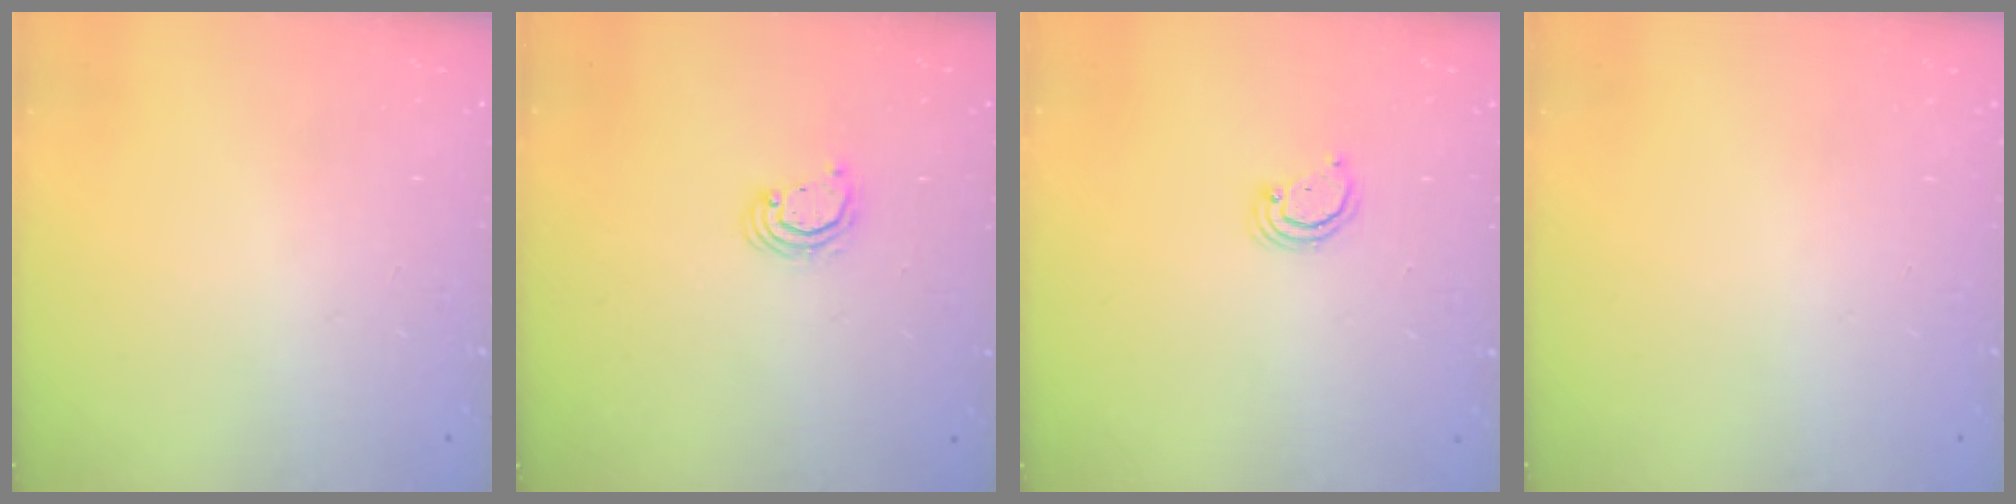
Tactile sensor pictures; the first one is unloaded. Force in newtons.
{"total": 3.3, "press": 3.3, "slide": 0.2}
{"total": 2.4, "press": 2.4, "slide": 0.2}
{"total": 0.0}